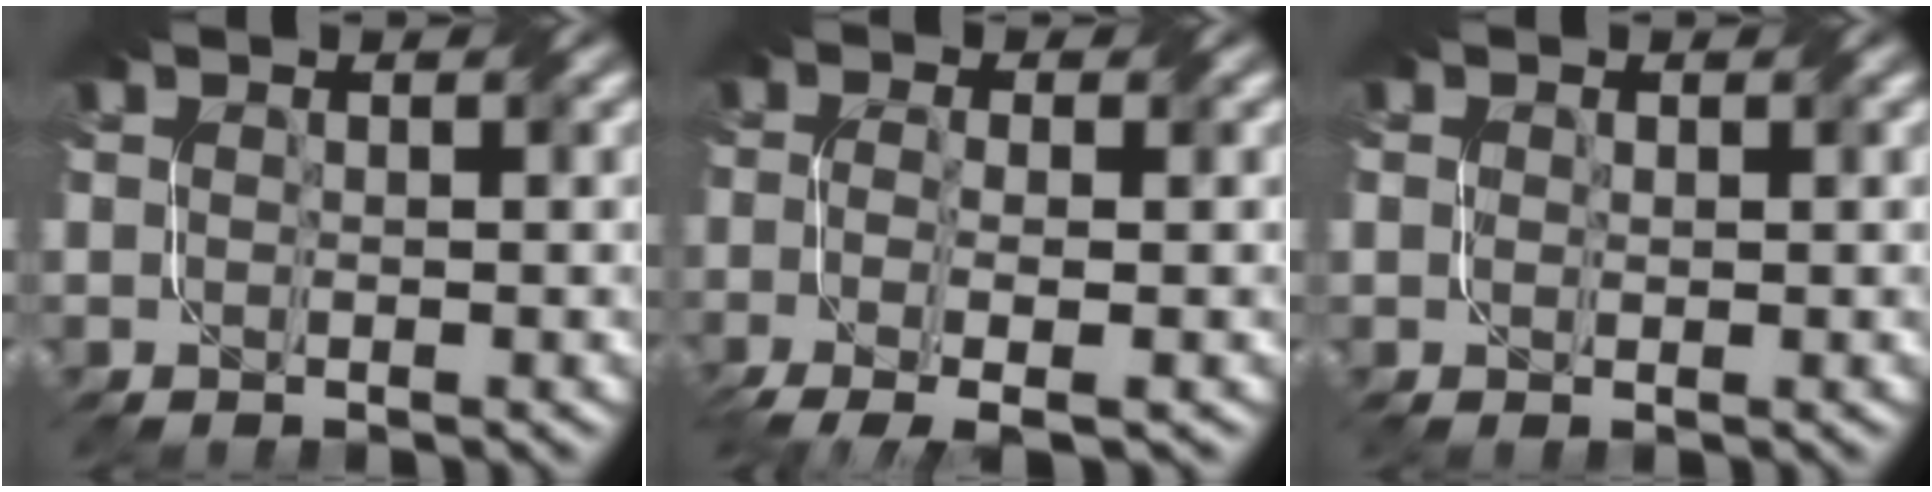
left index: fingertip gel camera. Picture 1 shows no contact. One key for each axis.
{"total": 4.2, "fx": -2.0, "fy": 1.2, "fz": 3.5, "tx": -0.073, "ty": -0.011, "tz": -0.040}
{"total": 0.7, "fx": 0.3, "fy": 0.6, "fz": 0.3, "tx": -0.007, "ty": -0.003, "tz": 0.006}